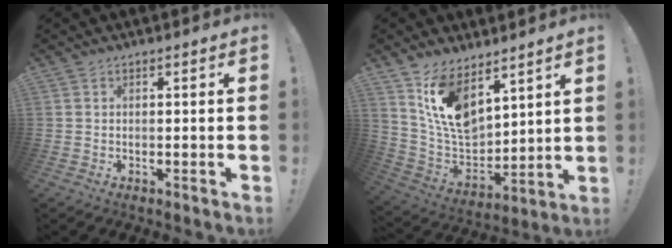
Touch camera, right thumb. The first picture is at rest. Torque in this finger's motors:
{"motor_torque": [2.16, 2.85, 0.33, -0.12, 0.31]}